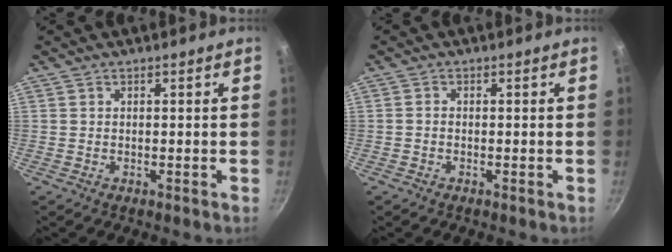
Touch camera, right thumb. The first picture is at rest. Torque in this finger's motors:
{"motor_torque": [-0.58, -0.05, -0.24, 0.02, 0.07]}